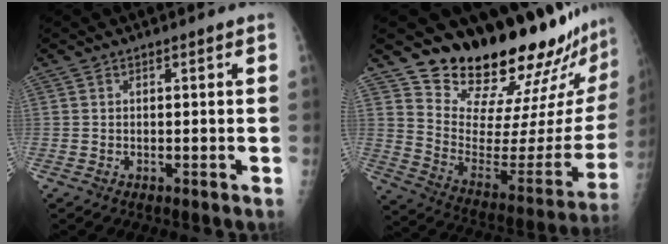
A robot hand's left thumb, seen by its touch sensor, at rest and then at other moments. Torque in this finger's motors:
{"motor_torque": [0.59, -0.10, 1.40, -1.37, 0.13]}